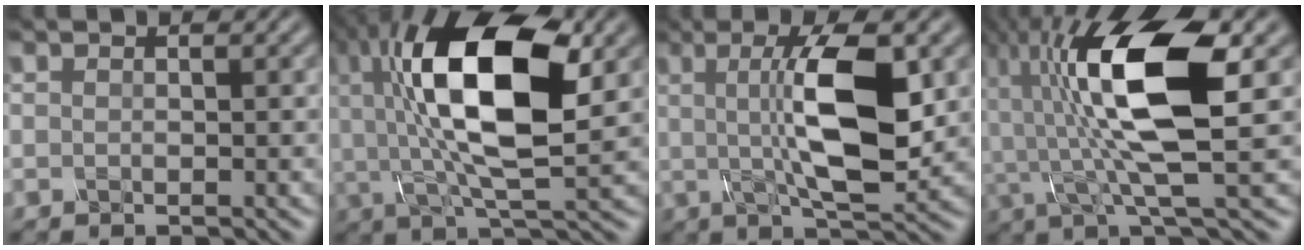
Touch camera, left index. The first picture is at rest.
{"total": 13.1, "force": [2.8, 4.6, 12.0], "torque": [-0.198, 0.013, 0.043]}
{"total": 9.3, "force": [1.2, 2.6, 8.9], "torque": [-0.140, -0.005, 0.023]}
{"total": 11.4, "force": [1.5, 3.5, 10.8], "torque": [-0.209, 0.009, 0.024]}